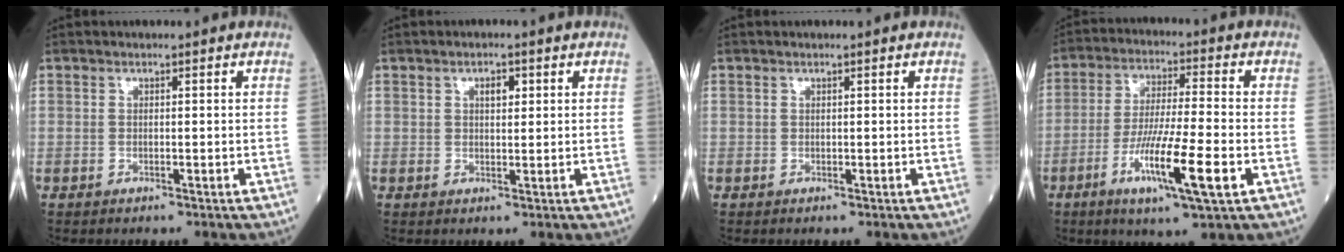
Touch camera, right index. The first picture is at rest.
{"total": 2.2, "force": [1.0, 1.1, 1.6], "torque": [-0.019, 0.002, 0.015]}
{"total": 0.0}
{"total": 11.8, "force": [-4.4, 0.5, 11.0], "torque": [-0.199, -0.017, -0.078]}